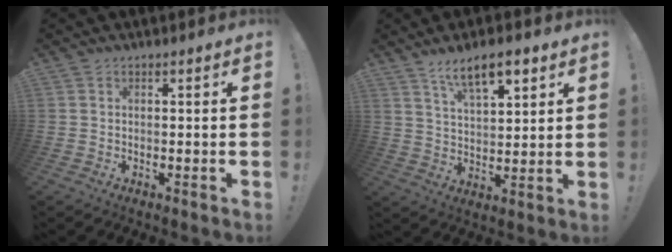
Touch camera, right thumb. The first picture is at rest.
{"total": 10.5, "force": [6.8, 3.8, 7.1], "torque": [-0.107, -0.029, 0.118]}